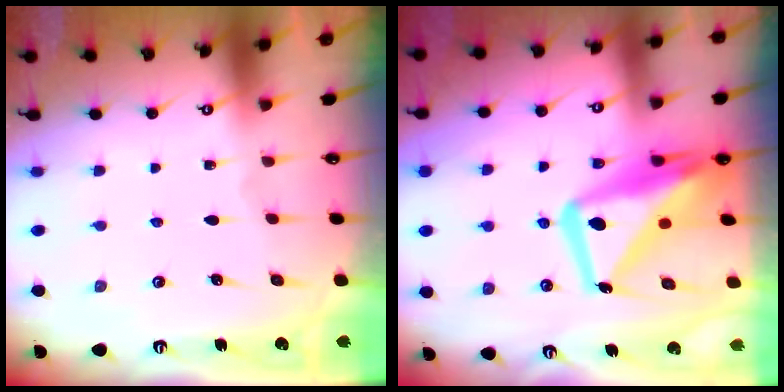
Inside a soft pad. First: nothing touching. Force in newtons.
{"total": 16.7, "press": 16.6, "slide": 1.4}